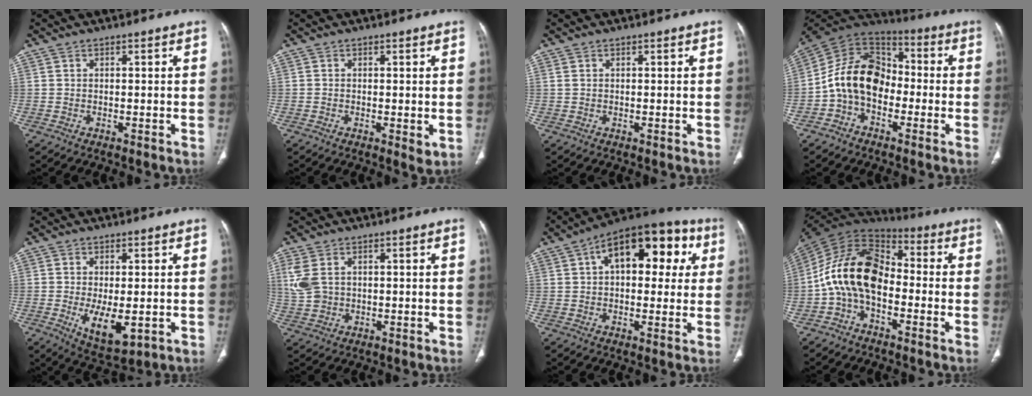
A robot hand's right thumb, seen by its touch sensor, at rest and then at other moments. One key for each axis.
{"total": 2.0, "fx": -0.3, "fy": 0.9, "fz": 1.8, "tx": -0.025, "ty": -0.006, "tz": -0.003}
{"total": 0.6, "fx": 0.2, "fy": 0.4, "fz": 0.3, "tx": -0.007, "ty": 0.007, "tz": 0.007}
{"total": 13.8, "fx": -3.0, "fy": 10.0, "fz": 8.9, "tx": -0.142, "ty": 0.058, "tz": -0.068}
{"total": 8.2, "fx": -1.7, "fy": 3.7, "fz": 7.2, "tx": -0.113, "ty": -0.020, "tz": -0.014}
{"total": 5.8, "fx": 1.5, "fy": 4.1, "fz": 3.9, "tx": -0.098, "ty": 0.002, "tz": 0.040}
{"total": 19.2, "fx": 5.7, "fy": 10.4, "fz": 15.1, "tx": -0.170, "ty": 0.032, "tz": 0.075}
{"total": 15.6, "fx": -2.7, "fy": 9.8, "fz": 11.8, "tx": -0.210, "ty": 0.060, "tz": -0.062}